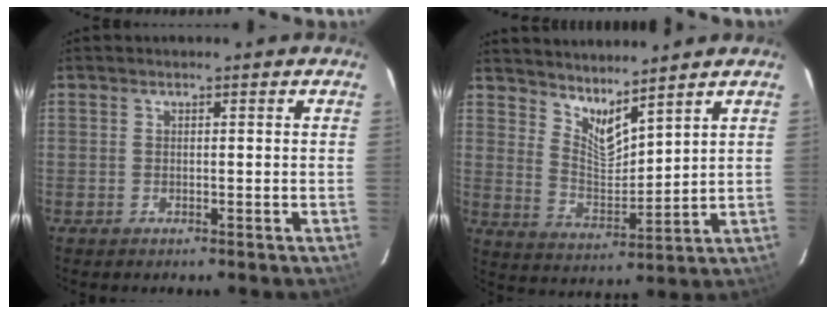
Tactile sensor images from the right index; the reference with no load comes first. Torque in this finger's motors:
{"motor_torque": [-0.08, 0.42, 0.00, 0.00]}